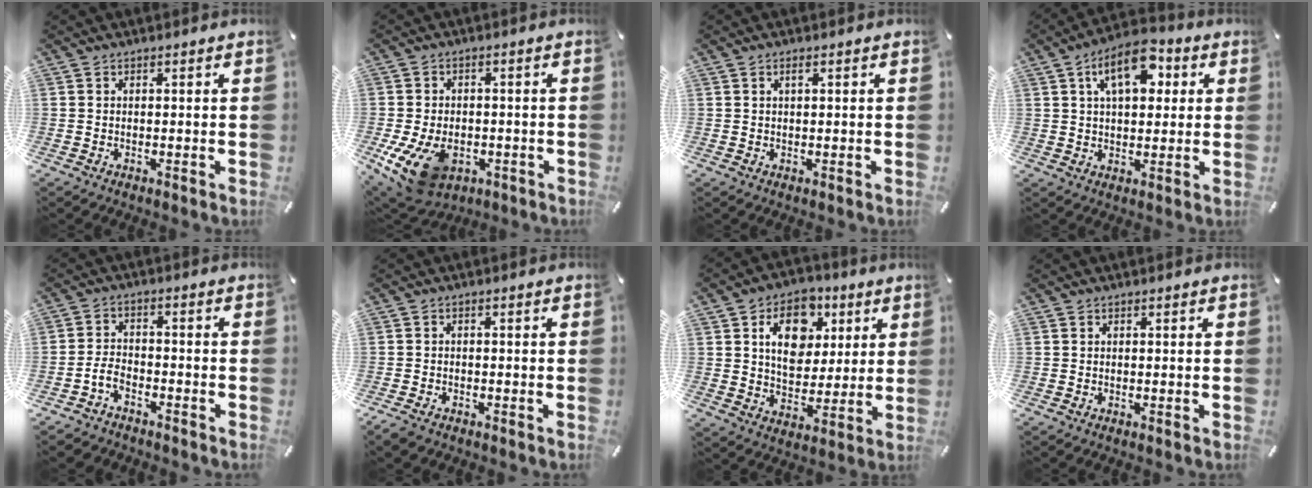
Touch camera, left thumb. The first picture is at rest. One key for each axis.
{"total": 11.7, "fx": -4.3, "fy": 8.1, "fz": 7.3, "tx": -0.142, "ty": 0.013, "tz": -0.073}
{"total": 1.1, "fx": 0.4, "fy": 0.4, "fz": 0.9, "tx": -0.019, "ty": 0.002, "tz": 0.007}
{"total": 11.5, "fx": 4.1, "fy": 6.5, "fz": 8.5, "tx": -0.124, "ty": -0.001, "tz": 0.069}
{"total": 4.4, "fx": -2.9, "fy": 2.7, "fz": 2.0, "tx": -0.047, "ty": 0.015, "tz": -0.057}
{"total": 1.9, "fx": -1.6, "fy": 0.8, "fz": 0.7, "tx": -0.027, "ty": 0.001, "tz": -0.036}
{"total": 13.6, "fx": 5.0, "fy": 10.2, "fz": 7.4, "tx": -0.109, "ty": -0.009, "tz": 0.090}
{"total": 0.0}